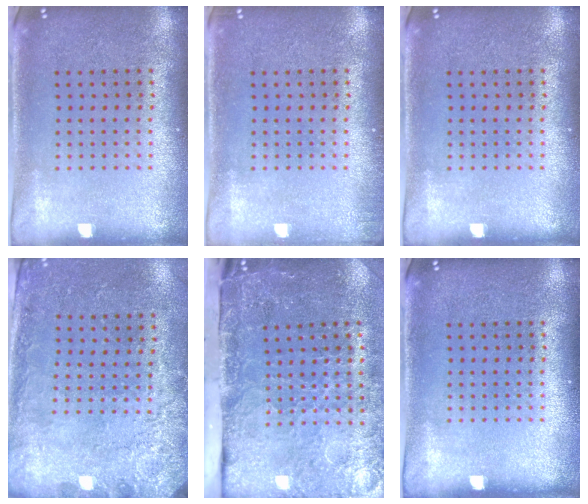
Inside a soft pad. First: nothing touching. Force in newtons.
{"total": 0.9, "press": 0.8, "slide": 0.3}
{"total": 0.0}
{"total": 2.6, "press": 2.1, "slide": 1.5}
{"total": 4.9, "press": 3.7, "slide": 3.2}
{"total": 0.0}